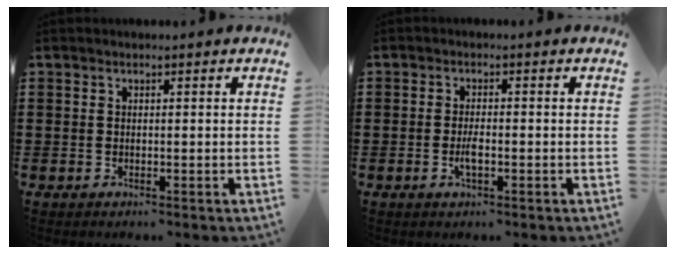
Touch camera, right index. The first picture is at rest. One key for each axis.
{"total": 2.6, "fx": -0.8, "fy": 0.7, "fz": 2.4, "tx": -0.050, "ty": -0.003, "tz": -0.016}